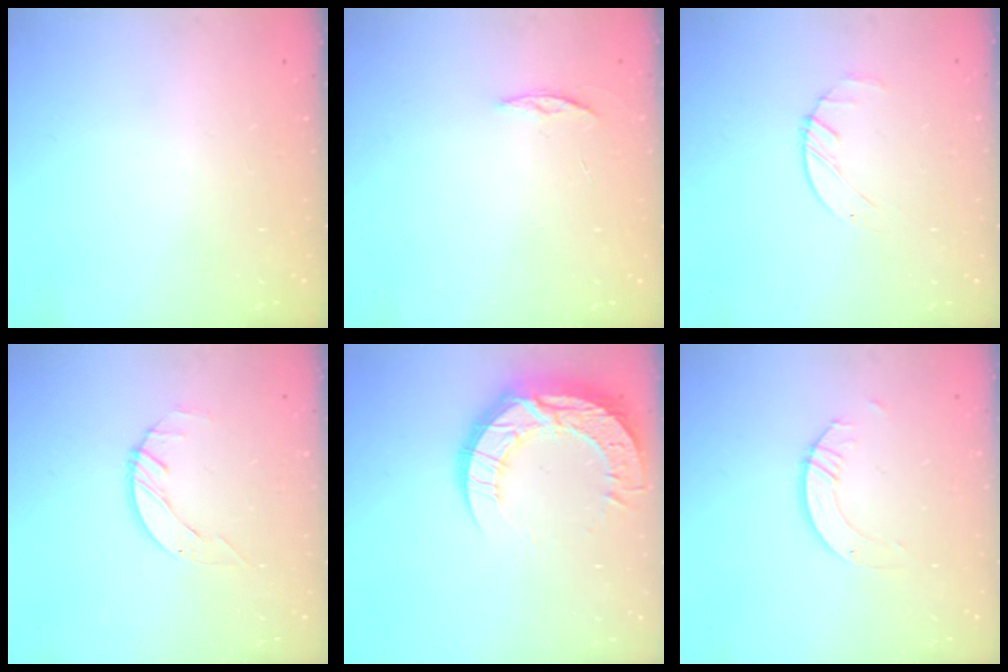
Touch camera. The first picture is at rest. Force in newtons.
{"total": 3.5, "press": 3.5, "slide": 0.4}
{"total": 1.9, "press": 1.9, "slide": 0.3}
{"total": 2.9, "press": 2.8, "slide": 0.3}
{"total": 16.3, "press": 16.3, "slide": 1.4}
{"total": 3.9, "press": 3.9, "slide": 0.3}